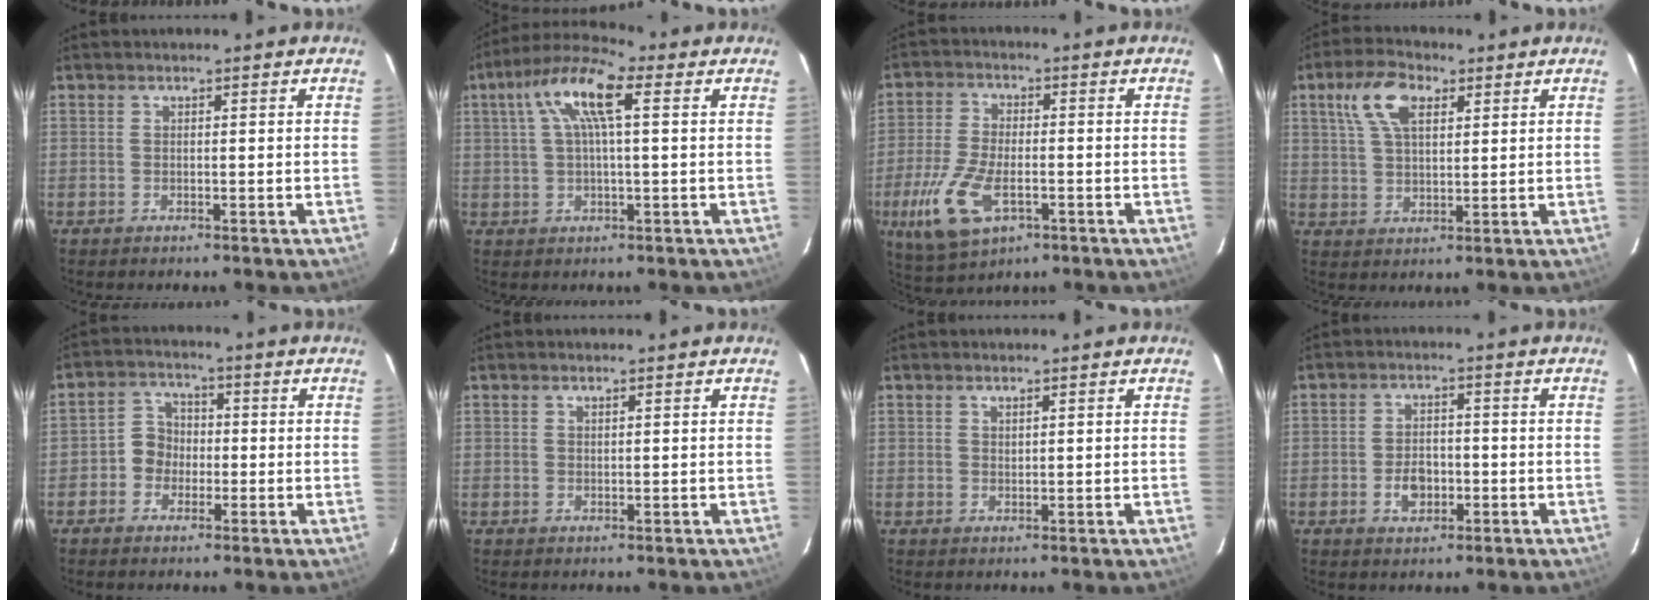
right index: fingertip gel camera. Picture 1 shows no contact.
{"total": 10.4, "force": [3.2, 2.7, 9.5], "torque": [-0.184, 0.029, 0.054]}
{"total": 11.9, "force": [-4.4, 5.8, 9.4], "torque": [-0.212, -0.015, -0.080]}
{"total": 8.6, "force": [3.8, 4.3, 6.4], "torque": [-0.131, 0.025, 0.072]}
{"total": 4.8, "force": [-1.5, 4.4, 1.2], "torque": [-0.013, 0.021, -0.030]}
{"total": 0.5, "force": [0.4, 0.1, 0.3], "torque": [-0.006, 0.002, 0.008]}
{"total": 1.7, "force": [1.3, 0.8, 0.8], "torque": [-0.013, 0.001, 0.024]}
{"total": 4.7, "force": [-1.6, 3.3, 3.0], "torque": [-0.054, 0.008, -0.020]}